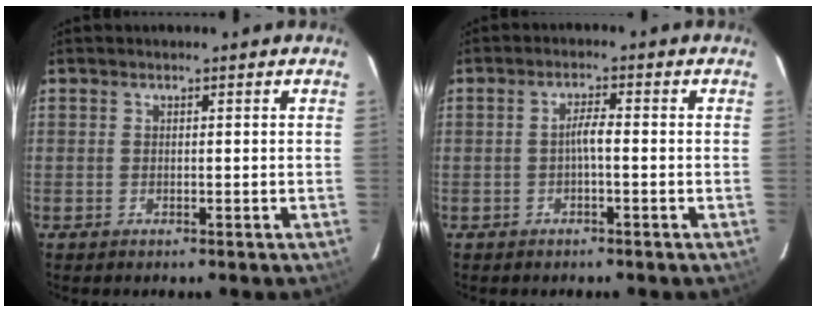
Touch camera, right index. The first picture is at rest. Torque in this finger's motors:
{"motor_torque": [0.70, -0.21, 0.42, 0.09]}